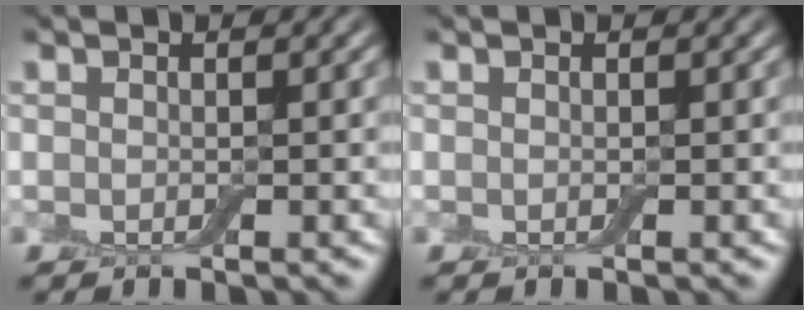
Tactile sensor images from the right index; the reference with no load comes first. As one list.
[{"total": 0.0}]